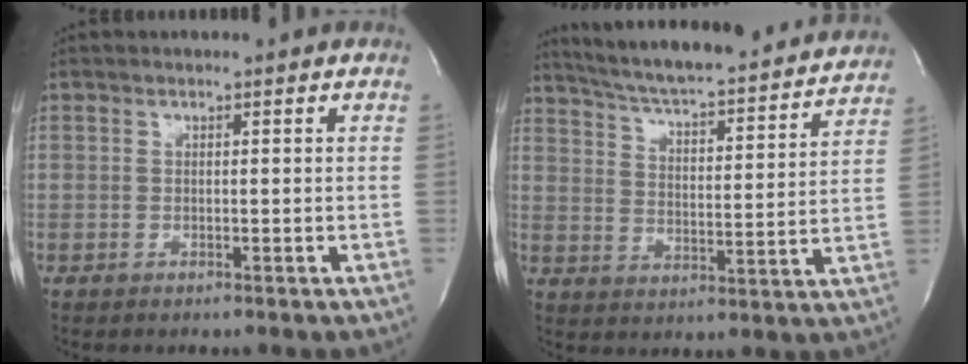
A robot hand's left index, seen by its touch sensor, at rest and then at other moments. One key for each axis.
{"total": 24.1, "fx": 21.9, "fy": 3.2, "fz": 9.4, "tx": -0.153, "ty": -0.018, "tz": 0.296}